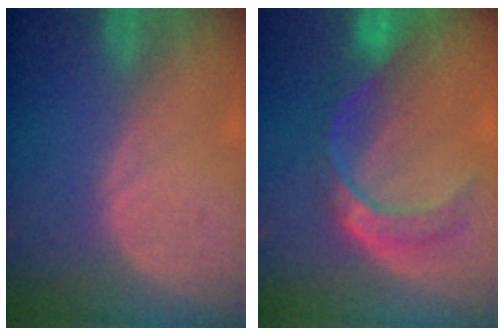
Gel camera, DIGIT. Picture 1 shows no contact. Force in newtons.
{"total": 8.5, "press": 7.2, "slide": 4.6}